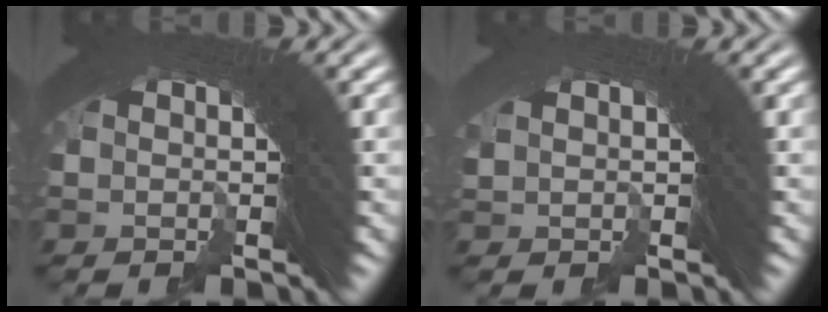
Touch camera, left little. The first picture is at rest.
{"total": 0.9, "force": [0.5, -0.8, -0.2], "torque": [0.022, 0.008, 0.012]}